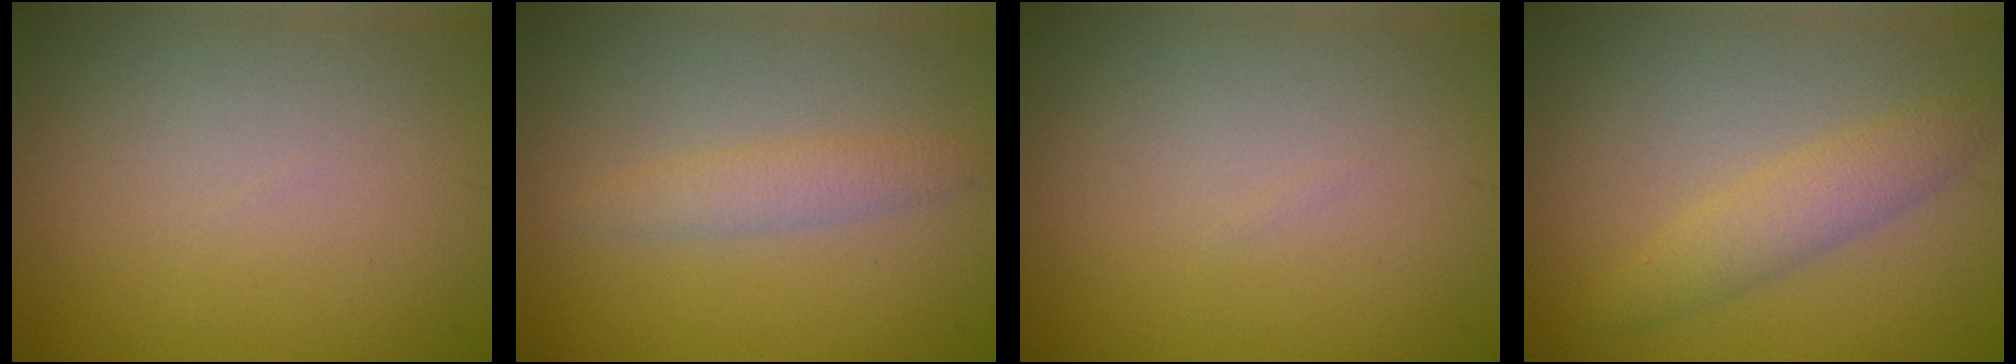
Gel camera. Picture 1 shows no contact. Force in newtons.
{"total": 2.0, "press": 2.0, "slide": 0.0}
{"total": 0.0}
{"total": 2.8, "press": 2.8, "slide": 0.0}